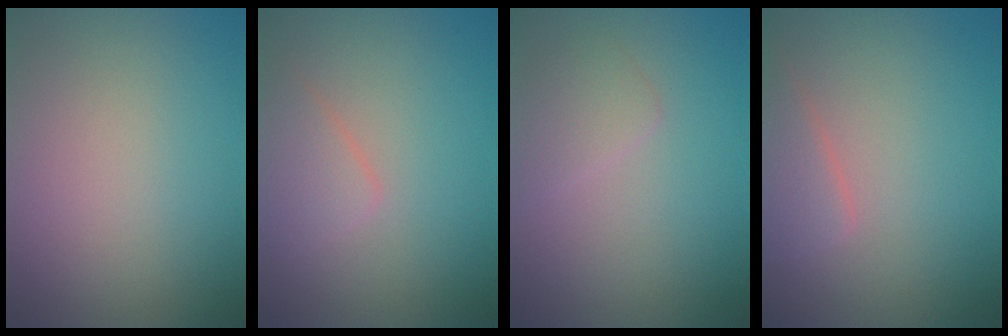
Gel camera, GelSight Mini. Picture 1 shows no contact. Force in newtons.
{"total": 2.2, "press": 2.1, "slide": 0.2}
{"total": 1.6, "press": 1.6, "slide": 0.1}
{"total": 2.3, "press": 2.3, "slide": 0.1}